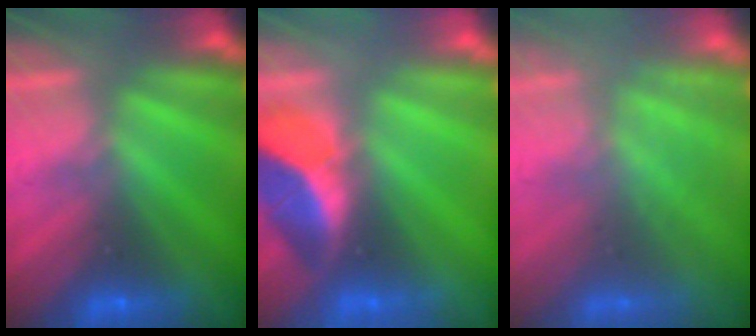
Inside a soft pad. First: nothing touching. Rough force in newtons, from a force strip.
{"total": 2.6}
{"total": 2.9}